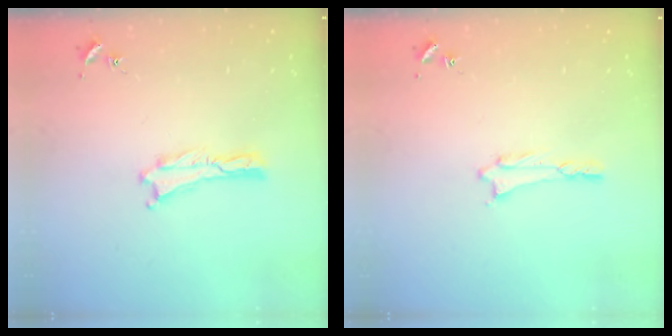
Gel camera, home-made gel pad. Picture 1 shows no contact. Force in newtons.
{"total": 0.7, "press": 0.7, "slide": 0.1}